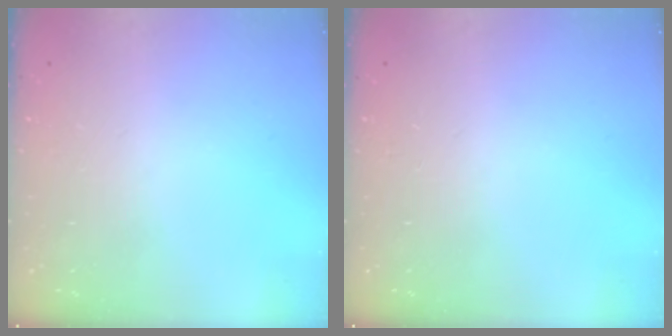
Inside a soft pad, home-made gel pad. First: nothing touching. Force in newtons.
{"total": 0.0}